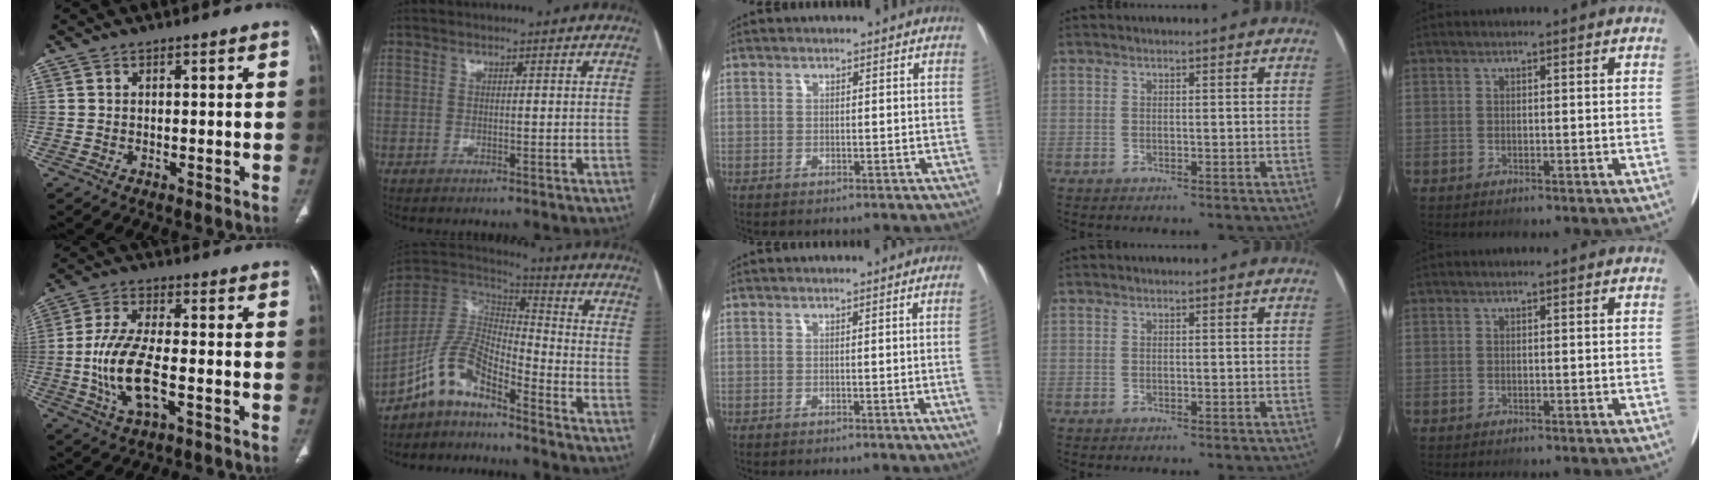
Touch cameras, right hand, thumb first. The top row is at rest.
{"thumb": {"total": 11.7, "force": [-2.7, 4.8, 10.3], "torque": [-0.212, 0.011, -0.051]}, "index": {"total": 9.2, "force": [-6.8, 3.2, 5.3], "torque": [-0.118, 0.027, -0.136]}, "middle": {"total": 2.2, "force": [-0.3, -0.7, 2.0], "torque": [-0.023, -0.003, -0.004]}}